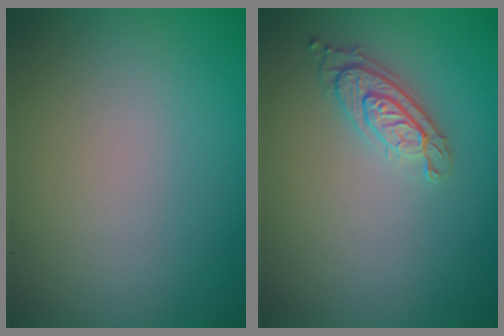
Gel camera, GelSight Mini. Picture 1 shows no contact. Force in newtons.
{"total": 3.1, "press": 2.4, "slide": 2.0}